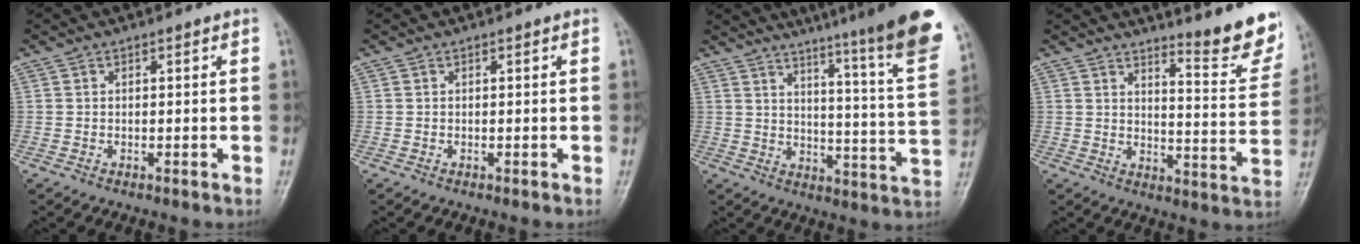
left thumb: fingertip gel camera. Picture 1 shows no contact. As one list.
[{"total": 0.0}, {"total": 24.3, "force": [17.8, 1.5, 16.4], "torque": [-0.209, -0.107, 0.232]}, {"total": 11.5, "force": [9.1, 1.4, 6.9], "torque": [-0.067, -0.082, 0.121]}]